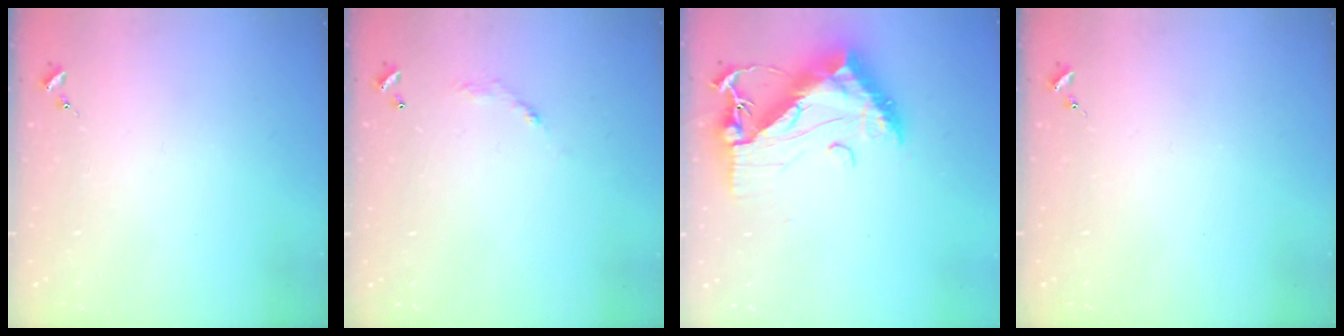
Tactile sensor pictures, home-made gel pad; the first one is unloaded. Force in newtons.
{"total": 5.7, "press": 5.7, "slide": 0.4}
{"total": 19.1, "press": 19.0, "slide": 1.6}
{"total": 0.0}